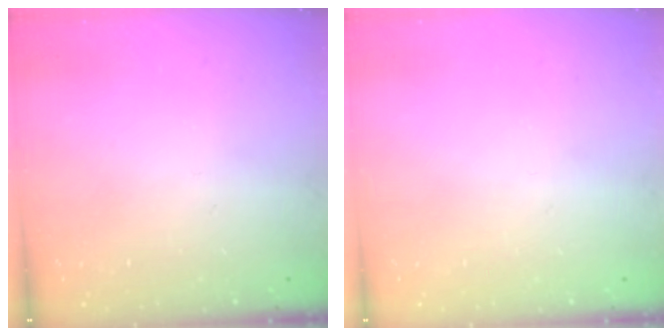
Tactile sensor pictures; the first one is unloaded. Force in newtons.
{"total": 0.0}